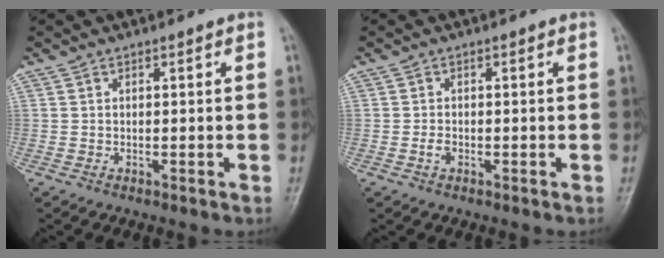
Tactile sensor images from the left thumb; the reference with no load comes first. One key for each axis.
{"total": 1.3, "fx": -0.4, "fy": 0.9, "fz": 0.9, "tx": -0.015, "ty": 0.001, "tz": -0.011}